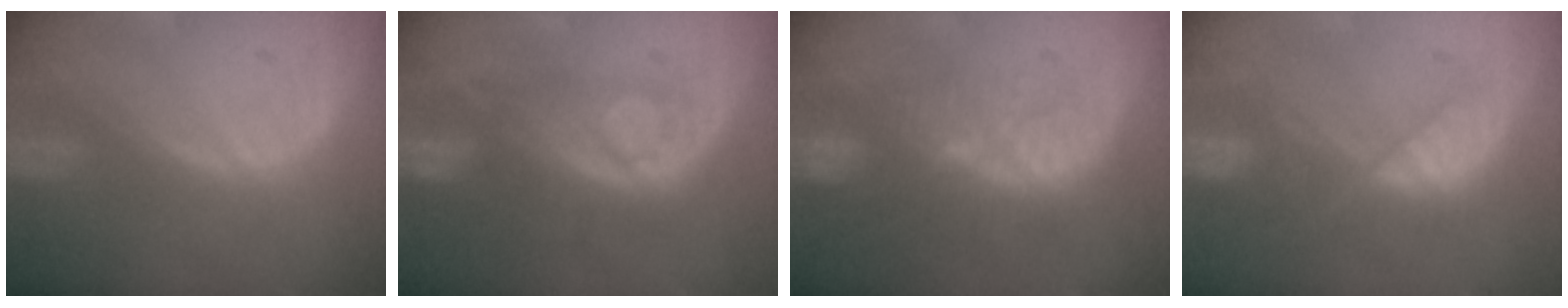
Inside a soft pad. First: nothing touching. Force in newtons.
{"total": 7.9, "press": 7.4, "slide": 2.7}
{"total": 9.3, "press": 8.6, "slide": 3.7}
{"total": 7.5, "press": 7.2, "slide": 2.0}